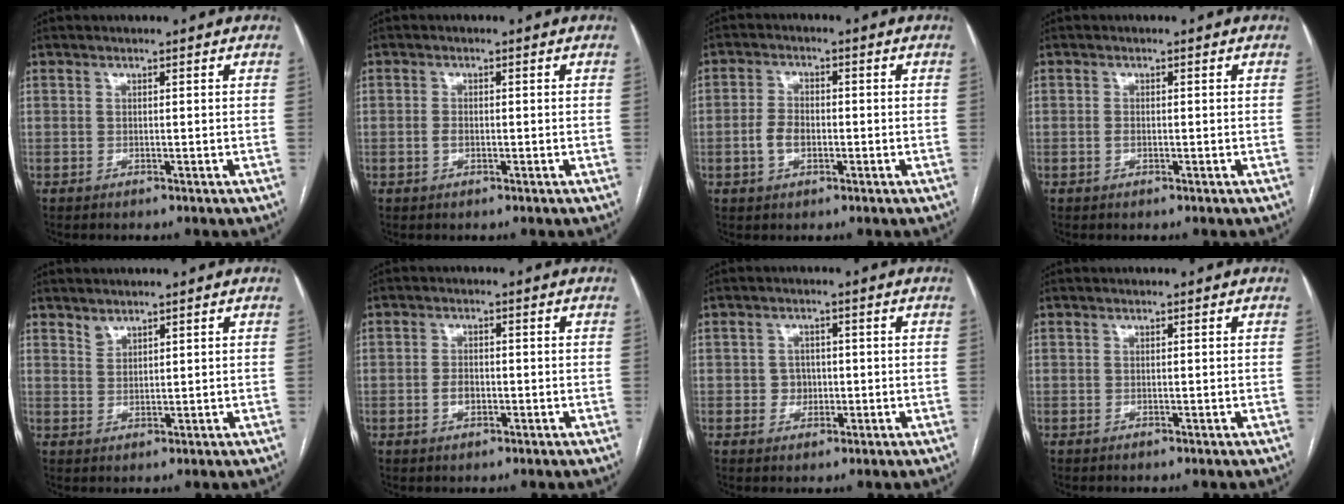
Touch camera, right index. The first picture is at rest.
{"total": 1.5, "force": [-0.4, 0.9, 1.2], "torque": [-0.024, 0.002, -0.007]}
{"total": 4.2, "force": [-1.1, 2.6, 3.1], "torque": [-0.068, 0.008, -0.020]}
{"total": 1.0, "force": [-0.3, 0.5, 0.8], "torque": [-0.018, 0.001, -0.006]}
{"total": 1.6, "force": [1.5, 0.5, 0.2], "torque": [0.001, -0.002, 0.030]}
{"total": 2.7, "force": [-0.8, 1.6, 2.0], "torque": [-0.040, 0.003, -0.013]}
{"total": 2.8, "force": [-0.4, 2.5, 1.0], "torque": [-0.008, 0.006, -0.003]}
{"total": 0.0}